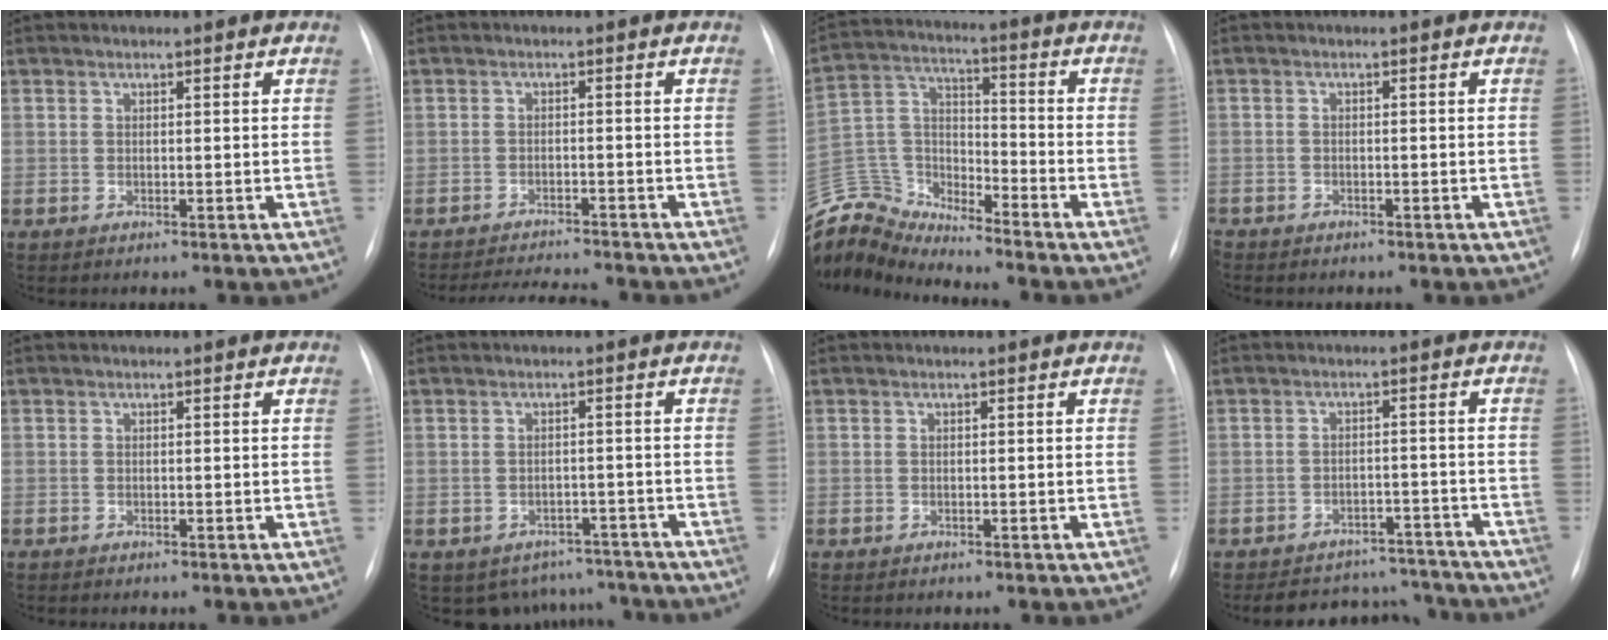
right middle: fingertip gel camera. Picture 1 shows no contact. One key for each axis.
{"total": 7.0, "fx": -6.7, "fy": 0.0, "fz": 1.9, "tx": -0.030, "ty": -0.006, "tz": -0.103}
{"total": 12.9, "fx": -12.8, "fy": 1.1, "fz": 1.2, "tx": -0.029, "ty": 0.048, "tz": -0.253}
{"total": 2.9, "fx": -2.3, "fy": 1.3, "fz": 1.2, "tx": -0.019, "ty": -0.002, "tz": -0.026}
{"total": 0.0}
{"total": 7.5, "fx": -6.3, "fy": 4.1, "fz": 0.1, "tx": 0.013, "ty": 0.025, "tz": -0.072}
{"total": 0.0}
{"total": 10.4, "fx": -9.7, "fy": 3.5, "fz": 1.0, "tx": 0.000, "ty": 0.023, "tz": -0.122}